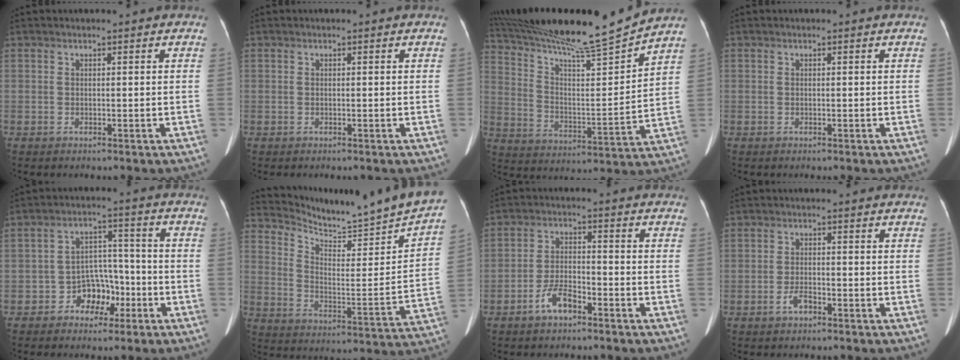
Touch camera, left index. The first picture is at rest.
{"total": 0.0}
{"total": 18.1, "force": [16.5, -1.6, 7.3], "torque": [-0.137, -0.028, 0.271]}
{"total": 0.0}
{"total": 6.2, "force": [-3.1, 4.3, 3.2], "torque": [-0.054, 0.026, -0.049]}
{"total": 21.3, "force": [20.1, -0.3, 7.0], "torque": [-0.125, -0.084, 0.280]}
{"total": 4.8, "force": [-3.2, 1.7, 3.2], "torque": [-0.069, 0.005, -0.059]}
{"total": 2.1, "force": [-1.3, 0.7, 1.4], "torque": [-0.030, 0.001, -0.024]}